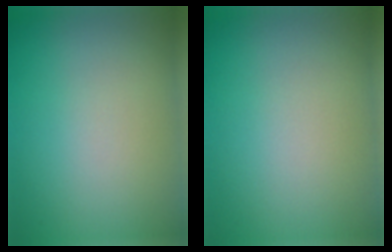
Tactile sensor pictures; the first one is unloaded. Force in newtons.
{"total": 0.0}